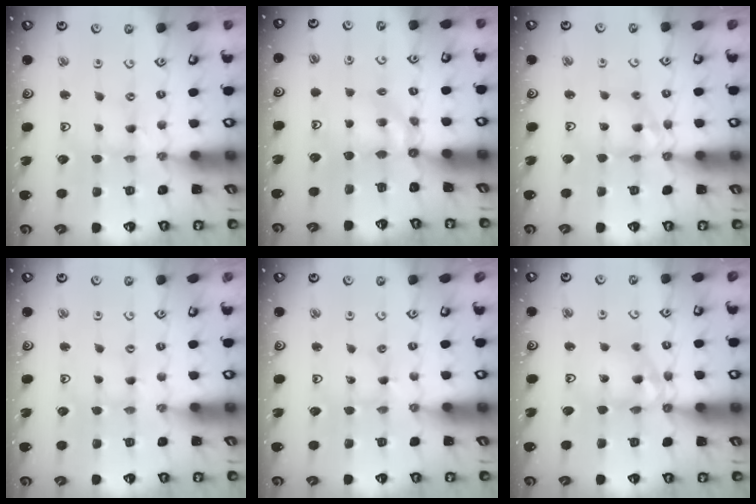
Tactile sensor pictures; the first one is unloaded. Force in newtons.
{"total": 6.2, "press": 6.2, "slide": 0.1}
{"total": 10.2, "press": 10.2, "slide": 1.2}
{"total": 0.0}
{"total": 0.0}
{"total": 12.3, "press": 12.0, "slide": 2.7}